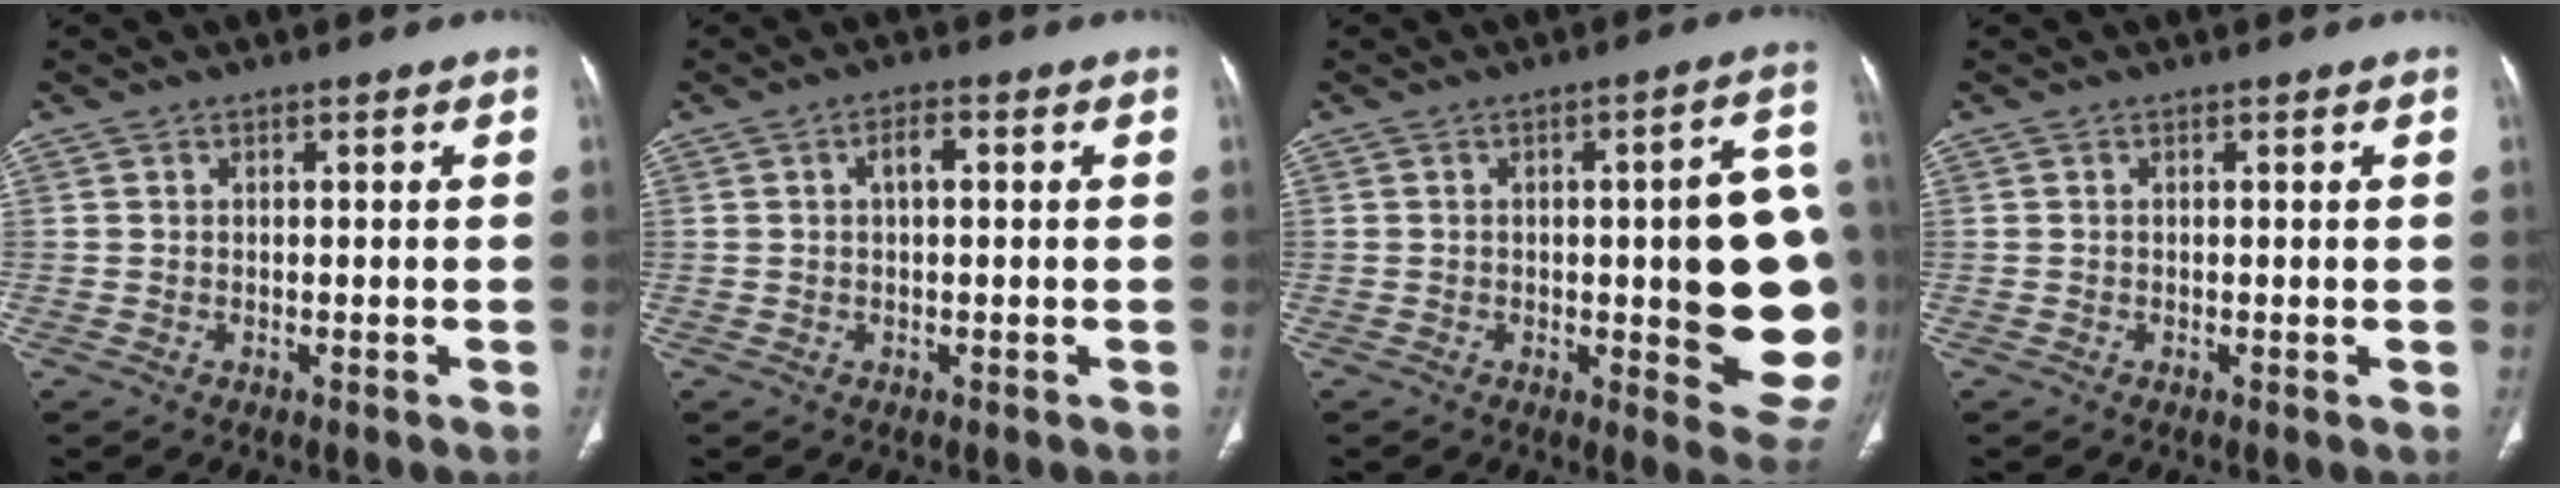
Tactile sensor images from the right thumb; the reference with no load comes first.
{"total": 2.7, "force": [0.6, 1.0, 2.4], "torque": [-0.043, 0.007, 0.009]}
{"total": 18.6, "force": [-1.2, 5.6, 17.7], "torque": [-0.178, 0.004, -0.005]}
{"total": 0.0}